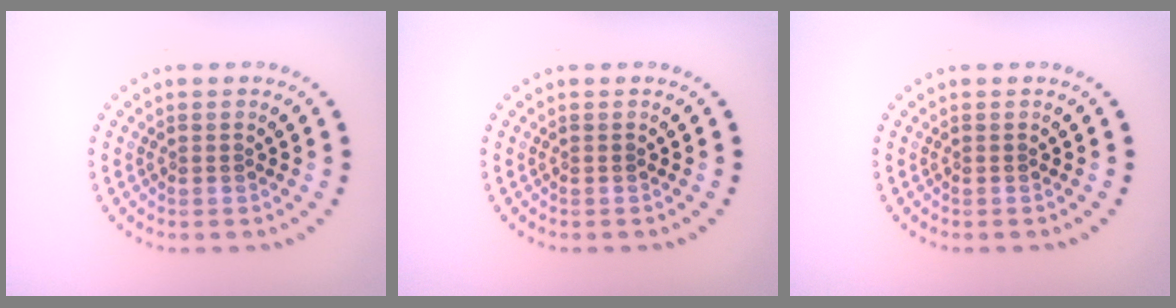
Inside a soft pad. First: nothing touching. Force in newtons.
{"total": 0.0}
{"total": 0.0}